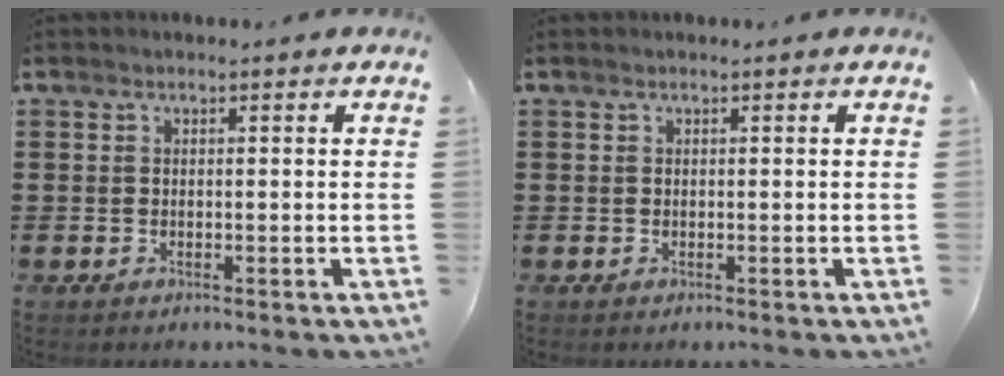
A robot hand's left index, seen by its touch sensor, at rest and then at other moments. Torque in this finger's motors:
{"motor_torque": [-0.01, 0.01, 0.00, 0.00]}